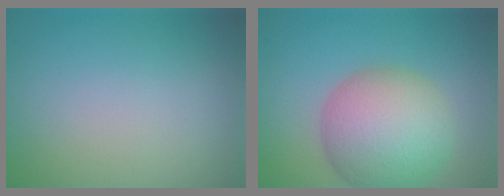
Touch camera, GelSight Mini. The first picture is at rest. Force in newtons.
{"total": 8.5, "press": 8.4, "slide": 0.3}